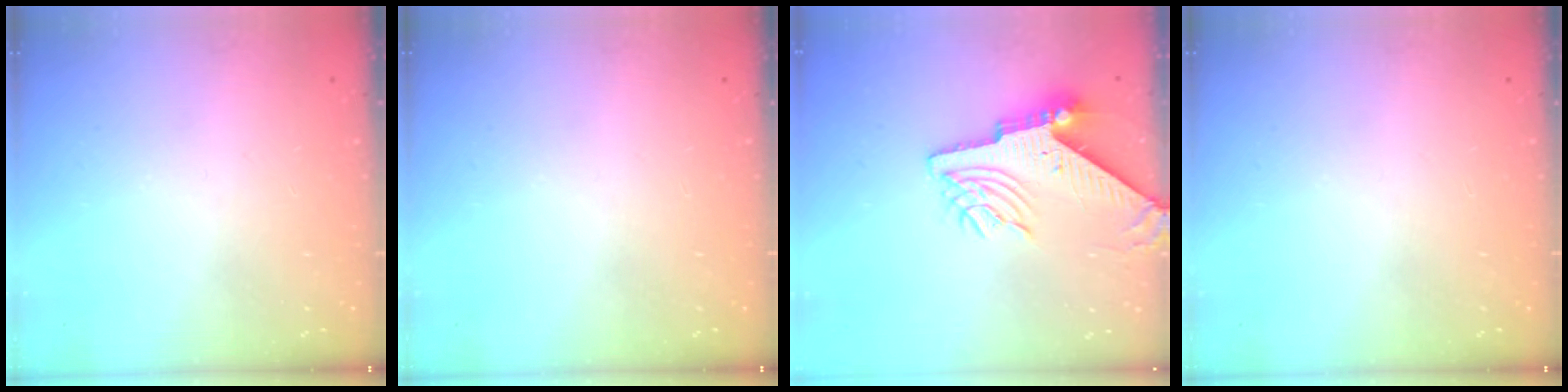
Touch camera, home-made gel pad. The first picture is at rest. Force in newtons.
{"total": 0.0}
{"total": 9.5, "press": 9.4, "slide": 1.3}
{"total": 0.0}